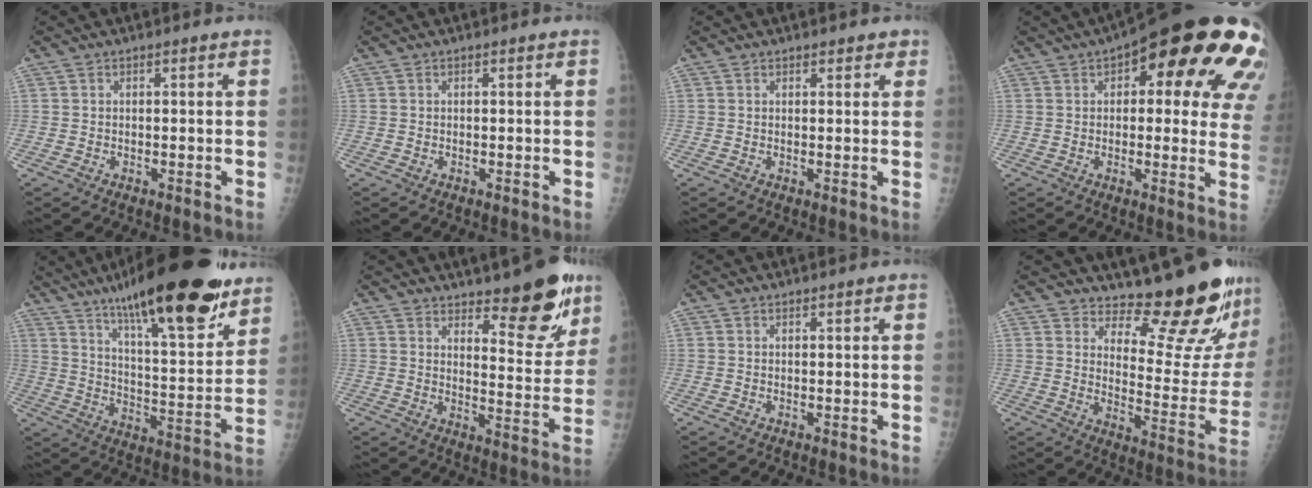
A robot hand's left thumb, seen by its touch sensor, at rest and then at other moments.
{"total": 0.0}
{"total": 1.9, "force": [1.4, 1.1, 0.5], "torque": [0.016, -0.006, 0.012]}
{"total": 25.7, "force": [11.3, 9.5, 21.1], "torque": [-0.201, 0.004, 0.143]}
{"total": 27.1, "force": [18.7, 6.5, 18.5], "torque": [-0.259, -0.068, 0.295]}
{"total": 12.8, "force": [8.9, 4.3, 8.1], "torque": [-0.066, -0.067, 0.133]}
{"total": 0.7, "force": [0.6, 0.3, 0.2], "torque": [-0.002, -0.004, 0.008]}
{"total": 16.9, "force": [15.2, 3.5, 6.6], "torque": [-0.045, -0.166, 0.197]}